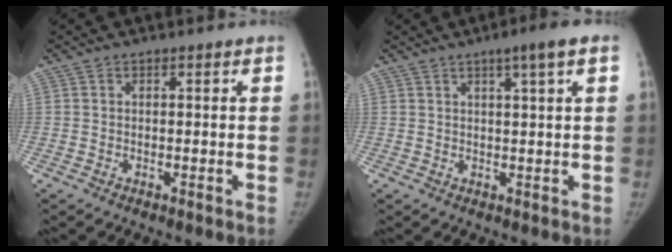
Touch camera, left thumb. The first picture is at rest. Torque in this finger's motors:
{"motor_torque": [0.00, 0.00, 0.62, -0.49, 0.04]}